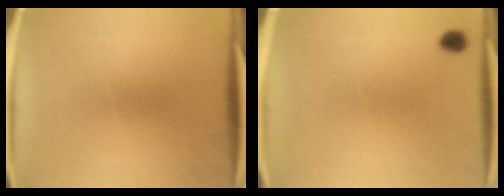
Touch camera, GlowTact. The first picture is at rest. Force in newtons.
{"total": 2.9}